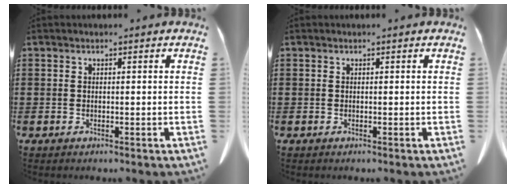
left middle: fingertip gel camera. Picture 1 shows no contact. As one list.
[{"total": 0.0}]